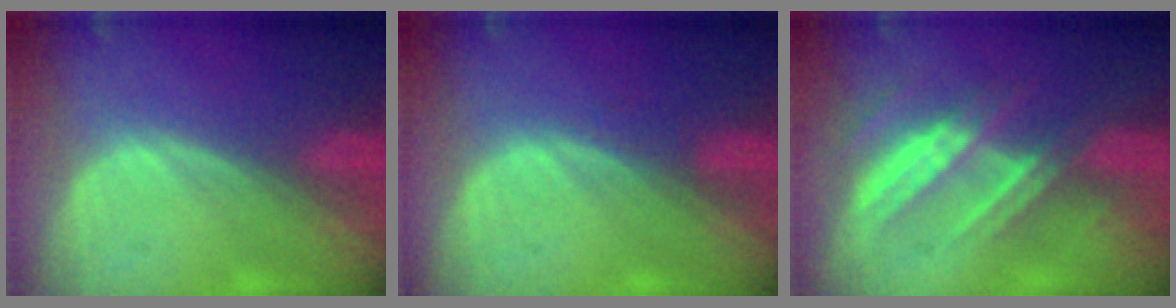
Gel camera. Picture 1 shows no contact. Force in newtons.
{"total": 0.6, "press": 0.6, "slide": 0.2}
{"total": 7.5, "press": 6.7, "slide": 3.3}